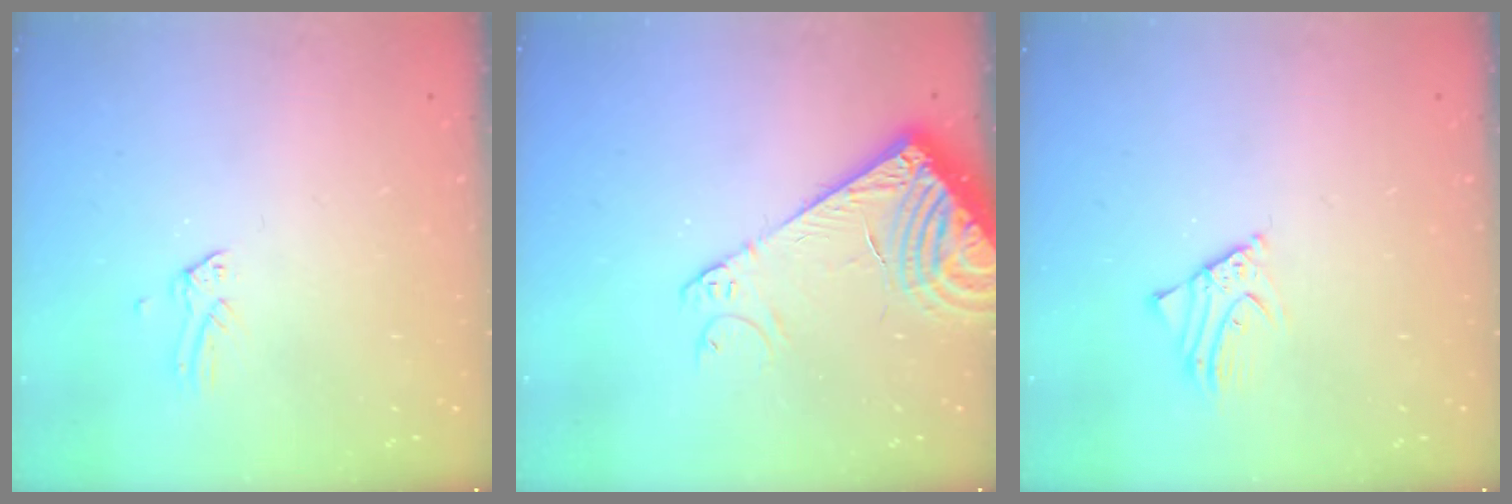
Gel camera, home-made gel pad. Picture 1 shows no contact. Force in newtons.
{"total": 13.7, "press": 13.5, "slide": 2.6}
{"total": 3.0, "press": 3.0, "slide": 0.3}